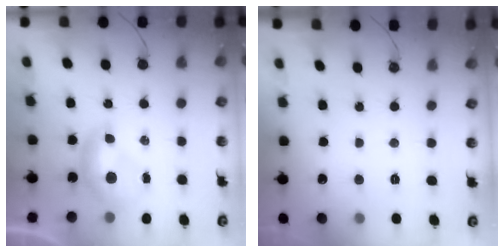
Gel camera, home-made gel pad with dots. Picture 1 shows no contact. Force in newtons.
{"total": 2.7, "press": 2.7, "slide": 0.3}